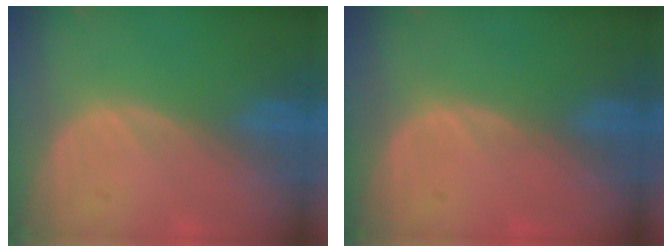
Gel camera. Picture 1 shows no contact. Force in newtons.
{"total": 0.0}